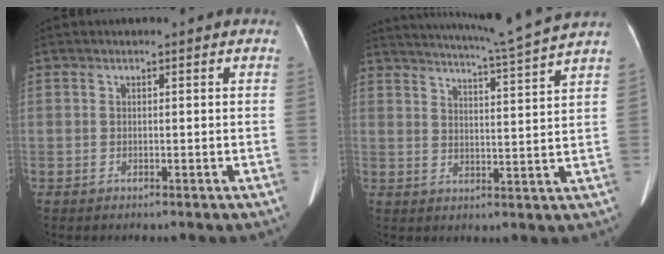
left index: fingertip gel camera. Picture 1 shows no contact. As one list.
[{"total": 12.8, "force": [11.6, -2.7, 4.7], "torque": [-0.088, -0.031, 0.160]}]